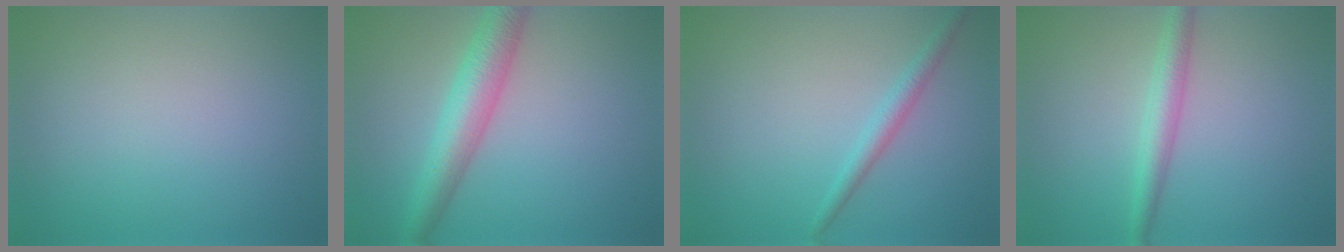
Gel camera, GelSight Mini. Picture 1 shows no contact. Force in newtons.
{"total": 5.1, "press": 5.1, "slide": 0.1}
{"total": 1.8, "press": 1.8, "slide": 0.0}
{"total": 2.7, "press": 2.7, "slide": 0.0}